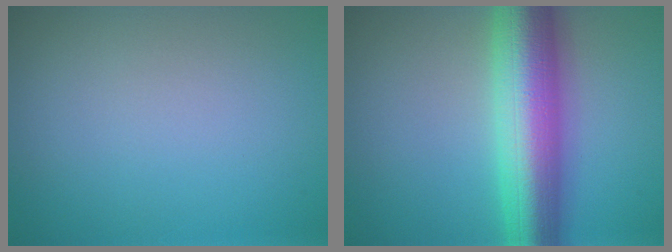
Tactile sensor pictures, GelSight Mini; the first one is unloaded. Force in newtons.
{"total": 10.1, "press": 10.1, "slide": 0.1}